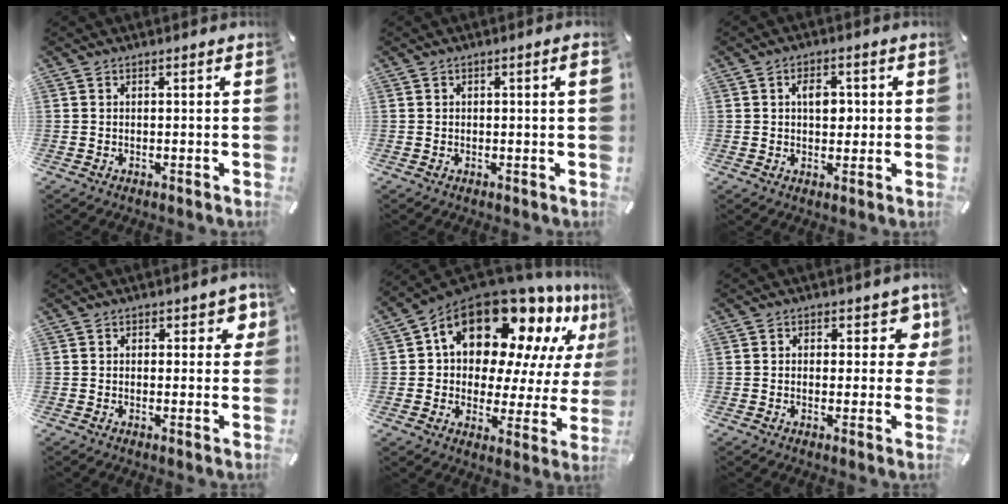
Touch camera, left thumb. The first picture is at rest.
{"total": 1.4, "force": [0.1, 0.3, 1.4], "torque": [-0.024, -0.001, 0.001]}
{"total": 5.0, "force": [0.7, 3.2, 3.8], "torque": [-0.051, 0.001, 0.005]}
{"total": 3.4, "force": [1.0, 2.1, 2.4], "torque": [-0.018, -0.003, 0.010]}
{"total": 20.7, "force": [13.5, 11.2, 11.0], "torque": [-0.170, -0.100, 0.230]}
{"total": 6.8, "force": [2.2, 4.3, 4.8], "torque": [-0.040, -0.010, 0.033]}